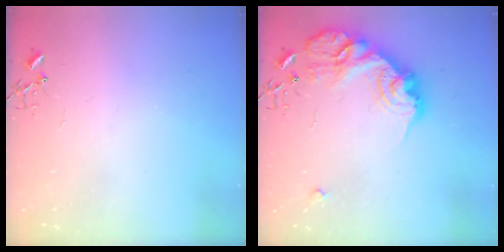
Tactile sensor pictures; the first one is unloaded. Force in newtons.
{"total": 19.5, "press": 19.5, "slide": 1.3}